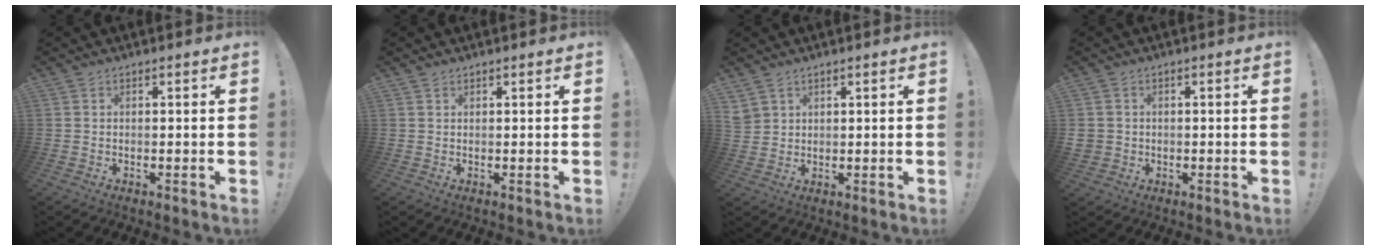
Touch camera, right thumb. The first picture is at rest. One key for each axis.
{"total": 0.7, "fx": 0.6, "fy": 0.2, "fz": 0.2, "tx": 0.003, "ty": -0.004, "tz": 0.011}
{"total": 3.9, "fx": 2.7, "fy": 2.7, "fz": 0.9, "tx": -0.014, "ty": -0.014, "tz": 0.052}
{"total": 2.8, "fx": 0.2, "fy": 2.7, "fz": 0.9, "tx": -0.013, "ty": 0.002, "tz": 0.005}